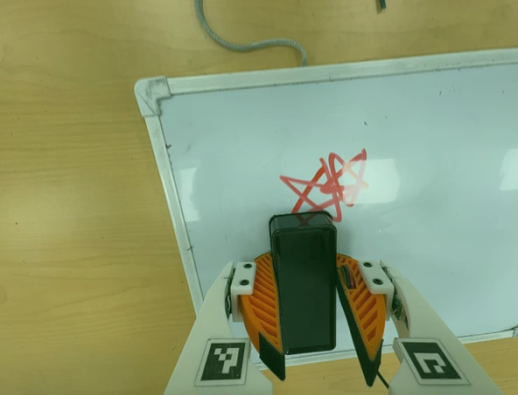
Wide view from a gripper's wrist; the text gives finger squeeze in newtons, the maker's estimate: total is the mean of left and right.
{"total": 13.5, "left": 15.1, "right": 11.9}